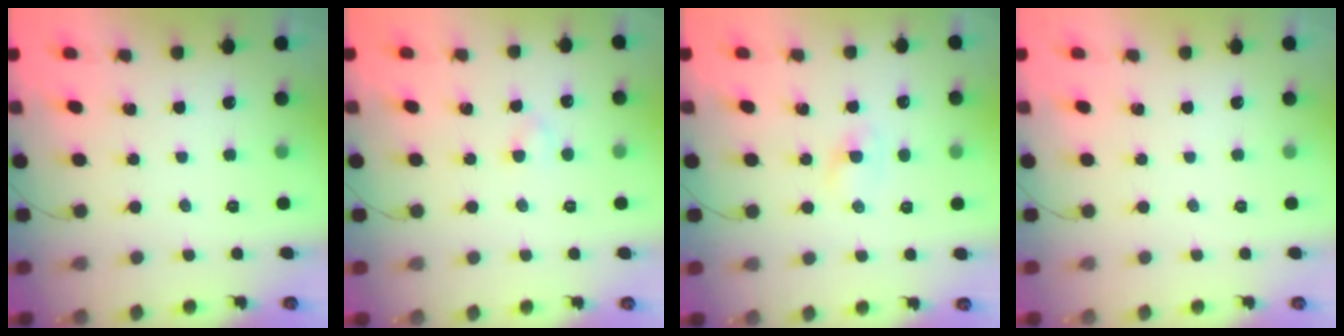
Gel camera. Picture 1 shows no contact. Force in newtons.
{"total": 2.0, "press": 1.9, "slide": 0.8}
{"total": 1.8, "press": 1.5, "slide": 0.9}
{"total": 0.0}